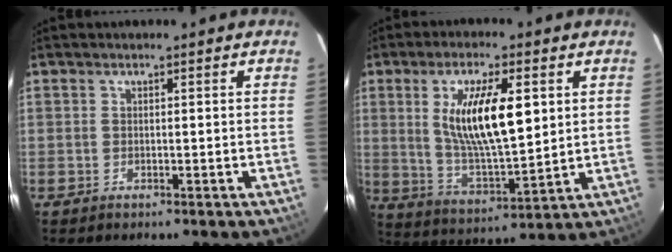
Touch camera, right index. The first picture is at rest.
{"total": 15.1, "force": [3.8, 4.7, 13.8], "torque": [-0.252, -0.003, 0.077]}